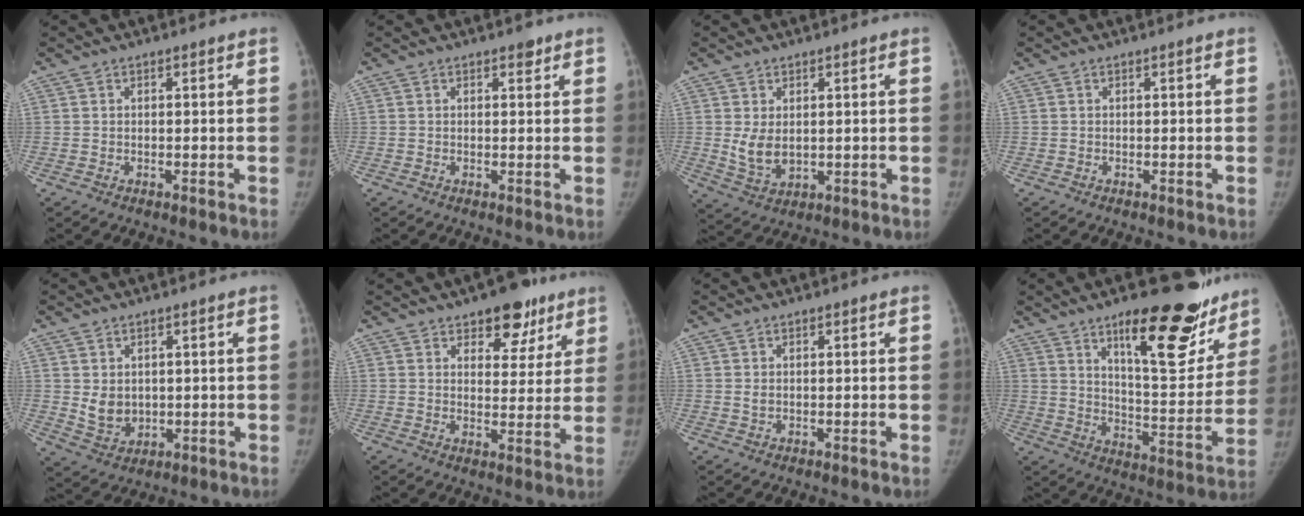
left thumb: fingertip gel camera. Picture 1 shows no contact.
{"total": 1.4, "force": [1.0, 0.8, 0.7], "torque": [0.000, -0.004, 0.010]}
{"total": 5.6, "force": [0.8, 3.7, 4.1], "torque": [-0.067, -0.018, 0.027]}
{"total": 0.0}
{"total": 5.4, "force": [0.8, 4.3, 3.1], "torque": [-0.038, -0.016, 0.033]}
{"total": 10.3, "force": [6.7, 5.5, 5.6], "torque": [-0.032, -0.032, 0.092]}
{"total": 1.1, "force": [0.5, 0.6, 0.7], "torque": [-0.011, -0.004, 0.011]}
{"total": 23.2, "force": [14.8, 8.0, 16.1], "torque": [-0.167, -0.086, 0.216]}